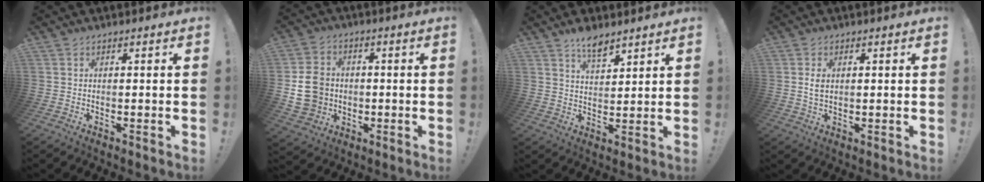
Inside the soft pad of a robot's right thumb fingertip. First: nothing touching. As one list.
[{"total": 11.7, "force": [-0.9, 10.3, 5.5], "torque": [-0.090, 0.021, -0.007]}, {"total": 6.7, "force": [5.3, 2.3, 3.3], "torque": [-0.056, -0.031, 0.094]}, {"total": 3.1, "force": [0.7, 1.9, 2.3], "torque": [-0.044, -0.003, 0.008]}]